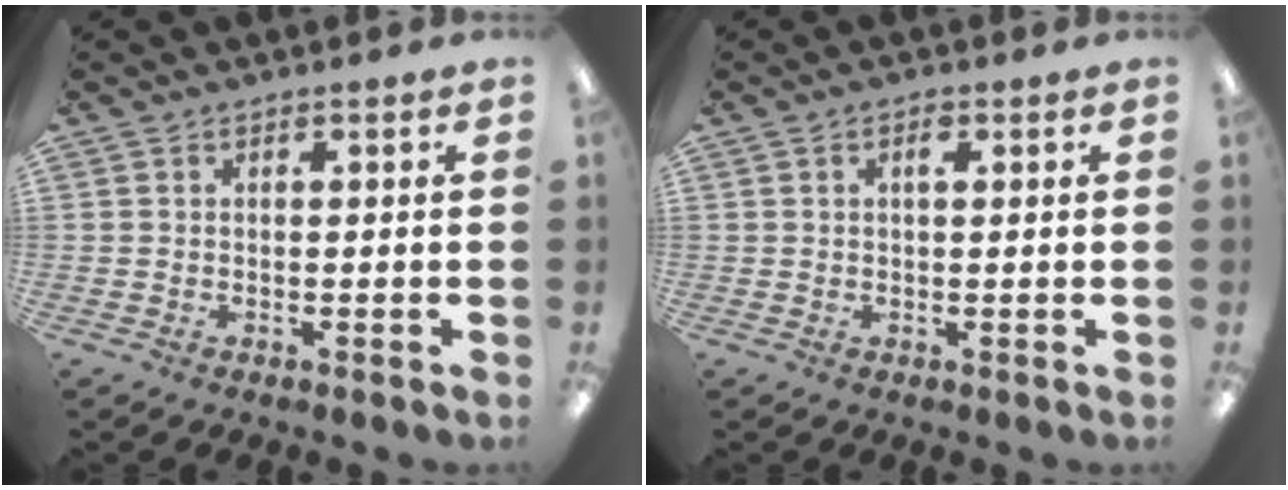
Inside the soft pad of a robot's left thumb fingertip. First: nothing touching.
{"total": 2.0, "force": [0.8, 0.9, 1.6], "torque": [-0.026, 0.003, 0.011]}